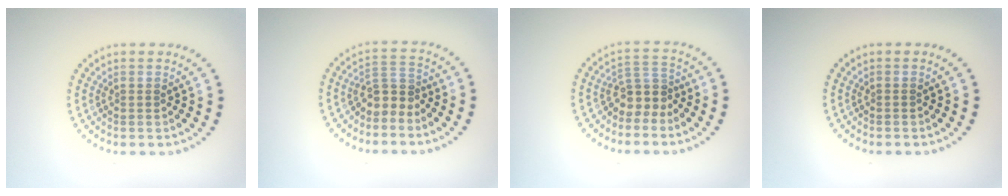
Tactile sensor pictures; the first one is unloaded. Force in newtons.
{"total": 2.4, "press": 1.7, "slide": 1.7}
{"total": 2.9, "press": 2.0, "slide": 2.0}
{"total": 0.0}